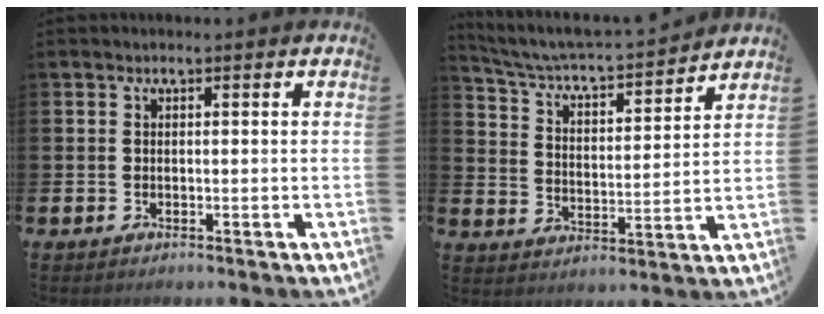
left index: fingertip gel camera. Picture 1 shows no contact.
{"total": 5.3, "force": [5.1, 0.6, 1.5], "torque": [-0.059, -0.048, 0.080]}